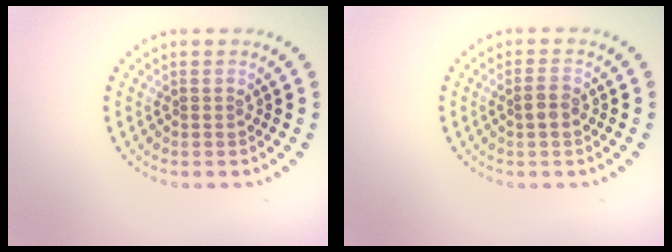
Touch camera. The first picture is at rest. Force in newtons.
{"total": 1.4, "press": 1.4, "slide": 0.2}